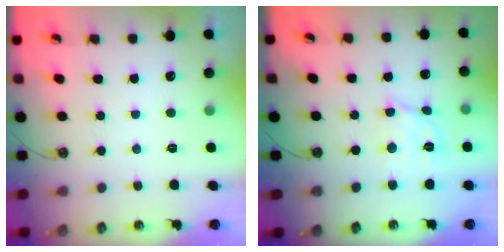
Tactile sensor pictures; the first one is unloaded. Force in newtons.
{"total": 8.9, "press": 8.9, "slide": 0.8}